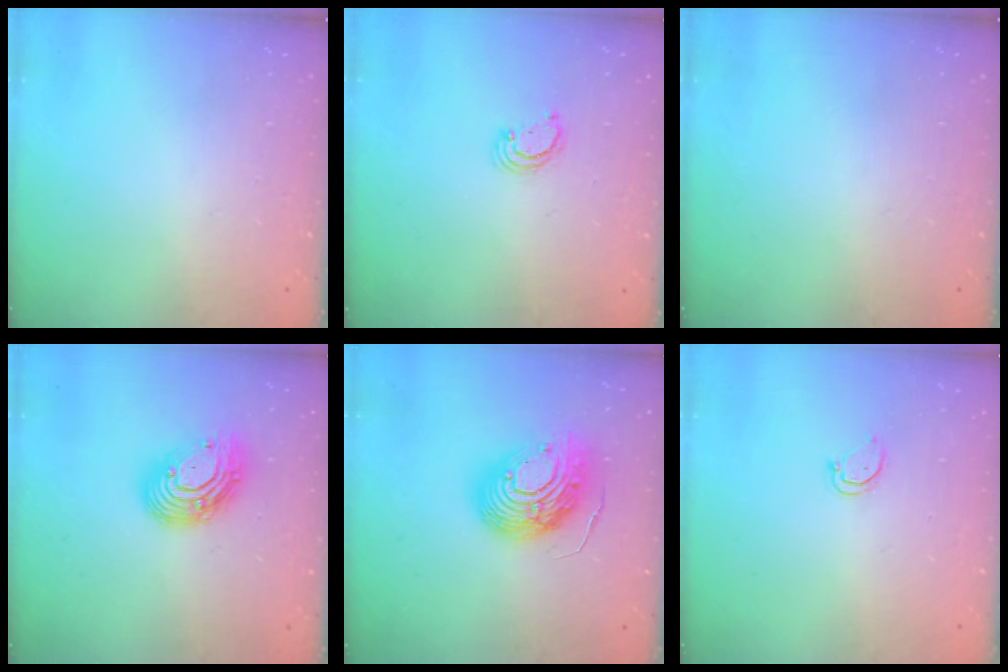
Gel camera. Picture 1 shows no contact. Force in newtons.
{"total": 2.6, "press": 2.6, "slide": 0.3}
{"total": 0.0}
{"total": 13.1, "press": 13.1, "slide": 1.1}
{"total": 17.3, "press": 17.2, "slide": 1.6}
{"total": 3.6, "press": 3.6, "slide": 0.2}